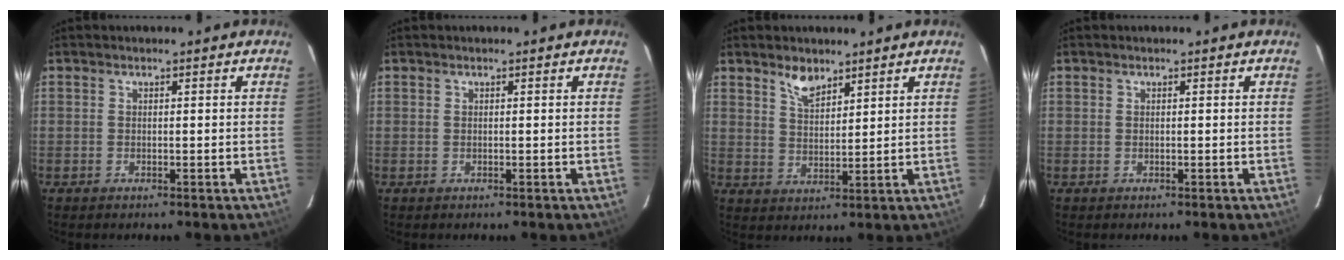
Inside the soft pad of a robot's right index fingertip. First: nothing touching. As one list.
[{"total": 0.0}, {"total": 4.6, "force": [3.5, 1.8, 2.2], "torque": [-0.038, 0.002, 0.066]}, {"total": 0.0}]